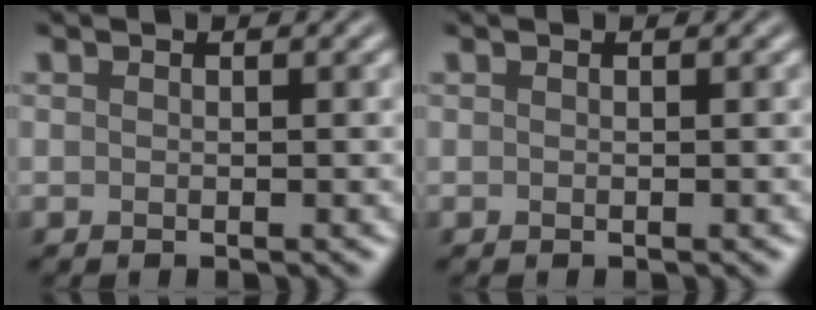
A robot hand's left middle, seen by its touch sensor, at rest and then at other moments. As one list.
[{"total": 0.0}]